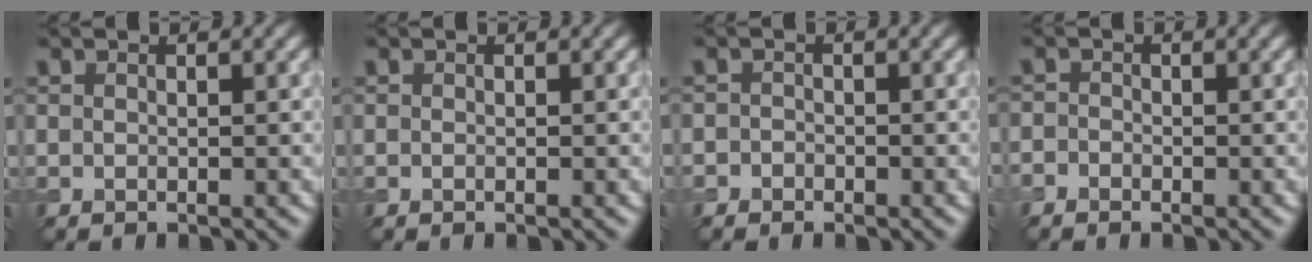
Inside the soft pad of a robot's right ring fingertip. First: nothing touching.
{"total": 0.0}
{"total": 1.1, "force": [-0.7, 0.8, 0.1], "torque": [0.010, -0.001, -0.018]}
{"total": 1.1, "force": [-0.8, 0.7, 0.2], "torque": [0.002, -0.001, -0.021]}